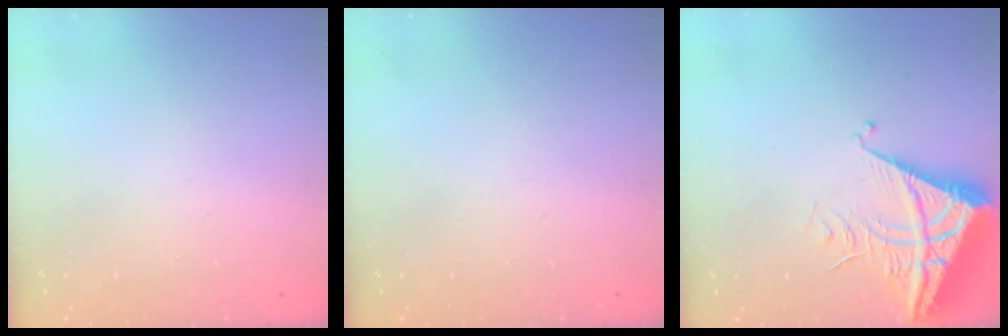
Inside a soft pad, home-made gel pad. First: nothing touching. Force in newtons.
{"total": 0.0}
{"total": 7.0, "press": 7.0, "slide": 0.8}